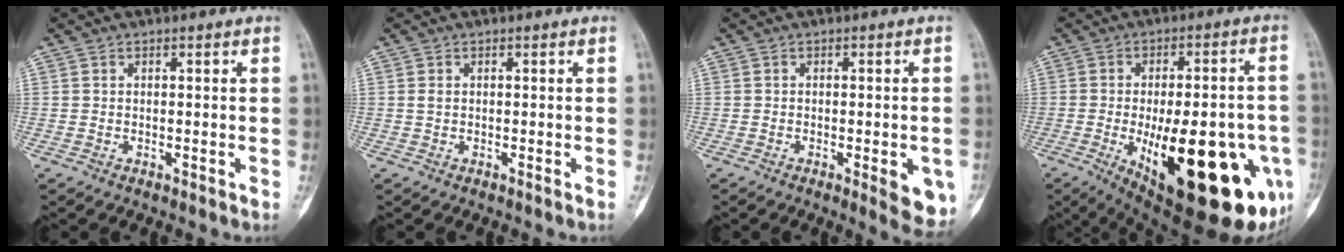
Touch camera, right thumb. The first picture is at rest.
{"total": 0.7, "force": [0.0, 0.2, 0.7], "torque": [-0.014, 0.000, 0.001]}
{"total": 7.3, "force": [-2.4, 2.1, 6.5], "torque": [-0.065, -0.007, -0.024]}
{"total": 29.1, "force": [-8.6, 10.7, 25.7], "torque": [-0.313, -0.008, -0.097]}